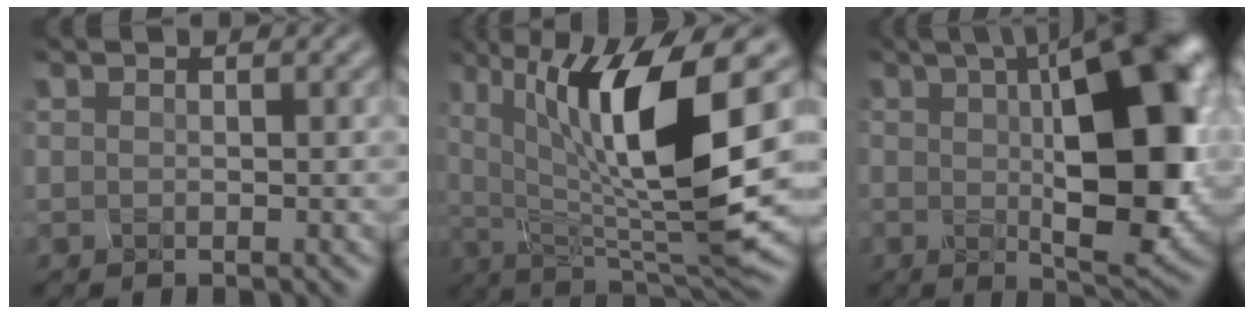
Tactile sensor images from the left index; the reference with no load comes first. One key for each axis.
{"total": 10.8, "fx": 1.3, "fy": 2.2, "fz": 10.5, "tx": -0.200, "ty": -0.011, "tz": 0.051}
{"total": 13.8, "fx": 1.3, "fy": 4.4, "fz": 13.0, "tx": -0.168, "ty": 0.011, "tz": 0.033}